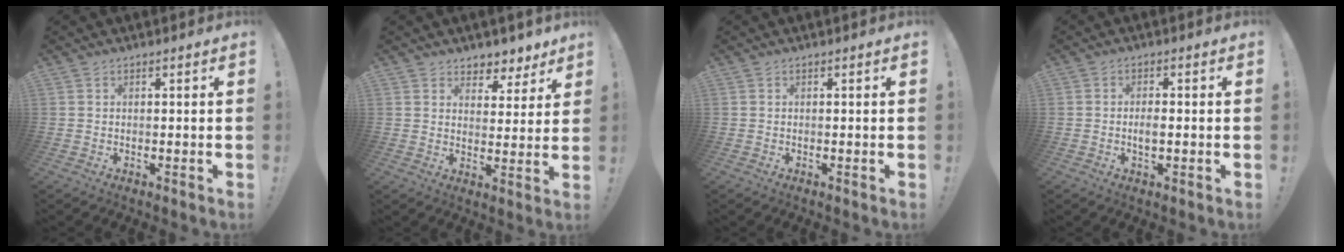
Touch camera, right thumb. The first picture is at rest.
{"total": 5.5, "force": [4.5, 3.1, 0.7], "torque": [0.001, -0.047, 0.084]}
{"total": 0.0}
{"total": 2.9, "force": [-0.6, 1.1, 2.6], "torque": [-0.048, -0.002, -0.015]}